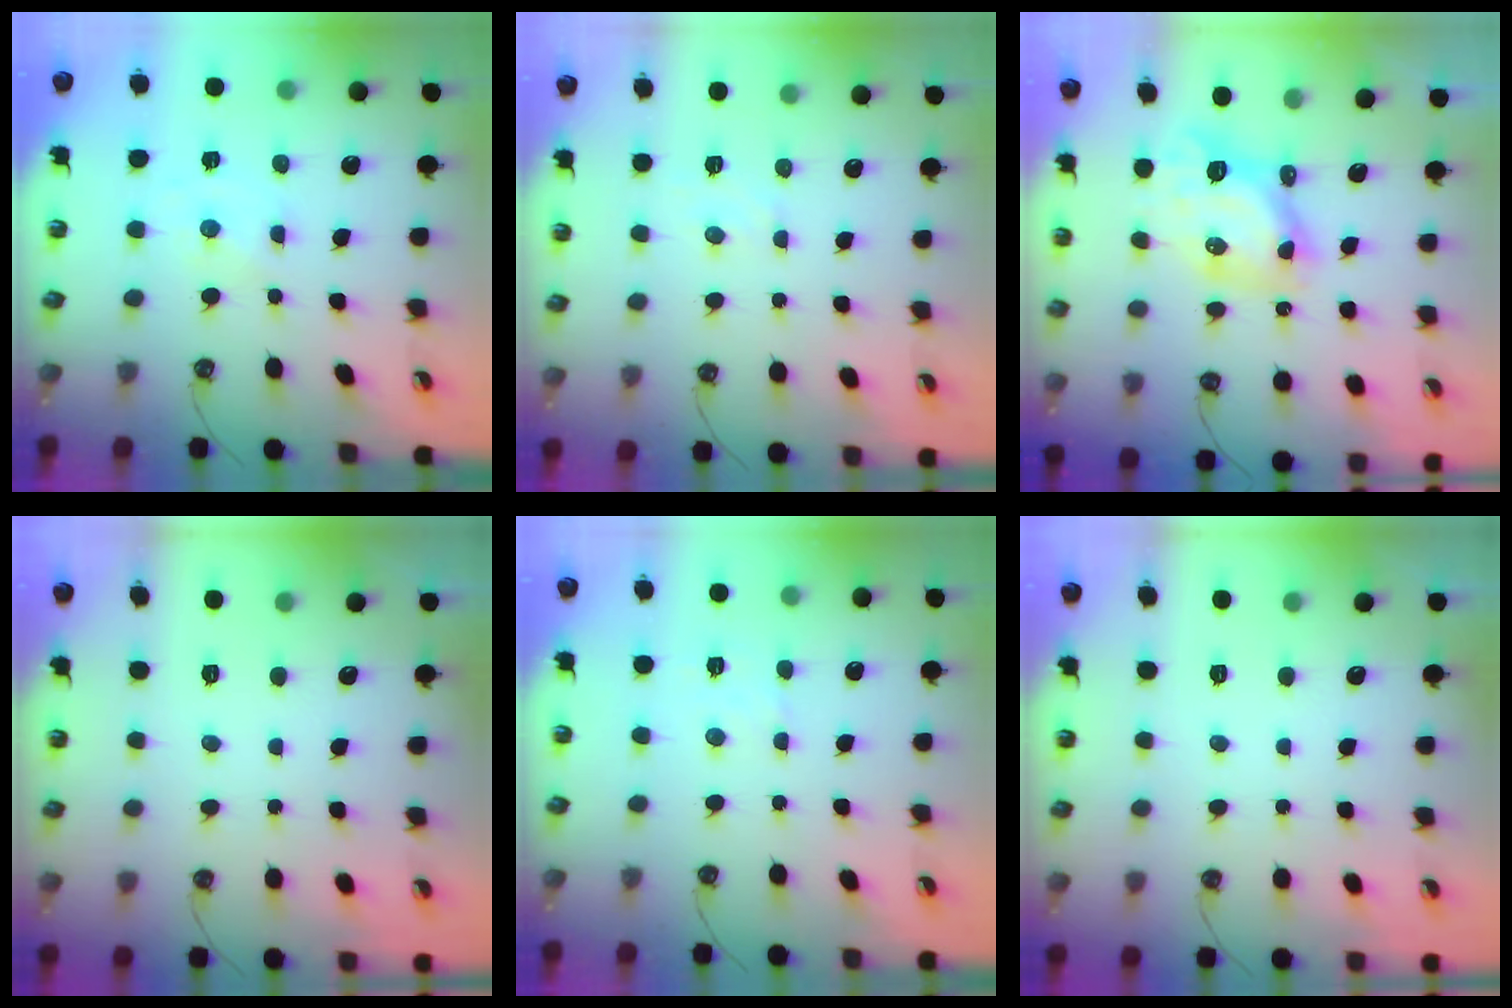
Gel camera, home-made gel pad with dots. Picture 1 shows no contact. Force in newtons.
{"total": 4.6, "press": 4.6, "slide": 0.5}
{"total": 9.9, "press": 9.8, "slide": 1.0}
{"total": 0.0}
{"total": 1.6, "press": 1.5, "slide": 0.4}
{"total": 0.0}